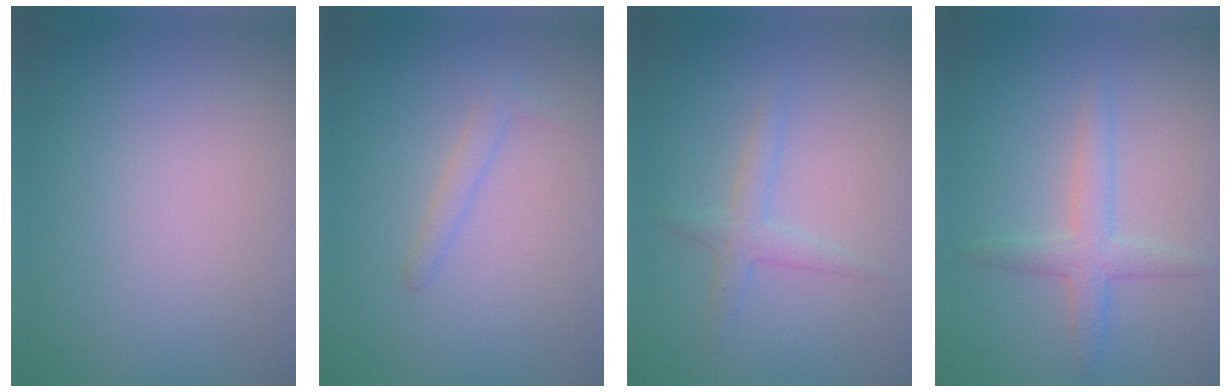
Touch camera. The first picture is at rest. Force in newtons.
{"total": 1.3, "press": 1.3, "slide": 0.0}
{"total": 1.8, "press": 1.8, "slide": 0.1}
{"total": 2.6, "press": 2.6, "slide": 0.1}